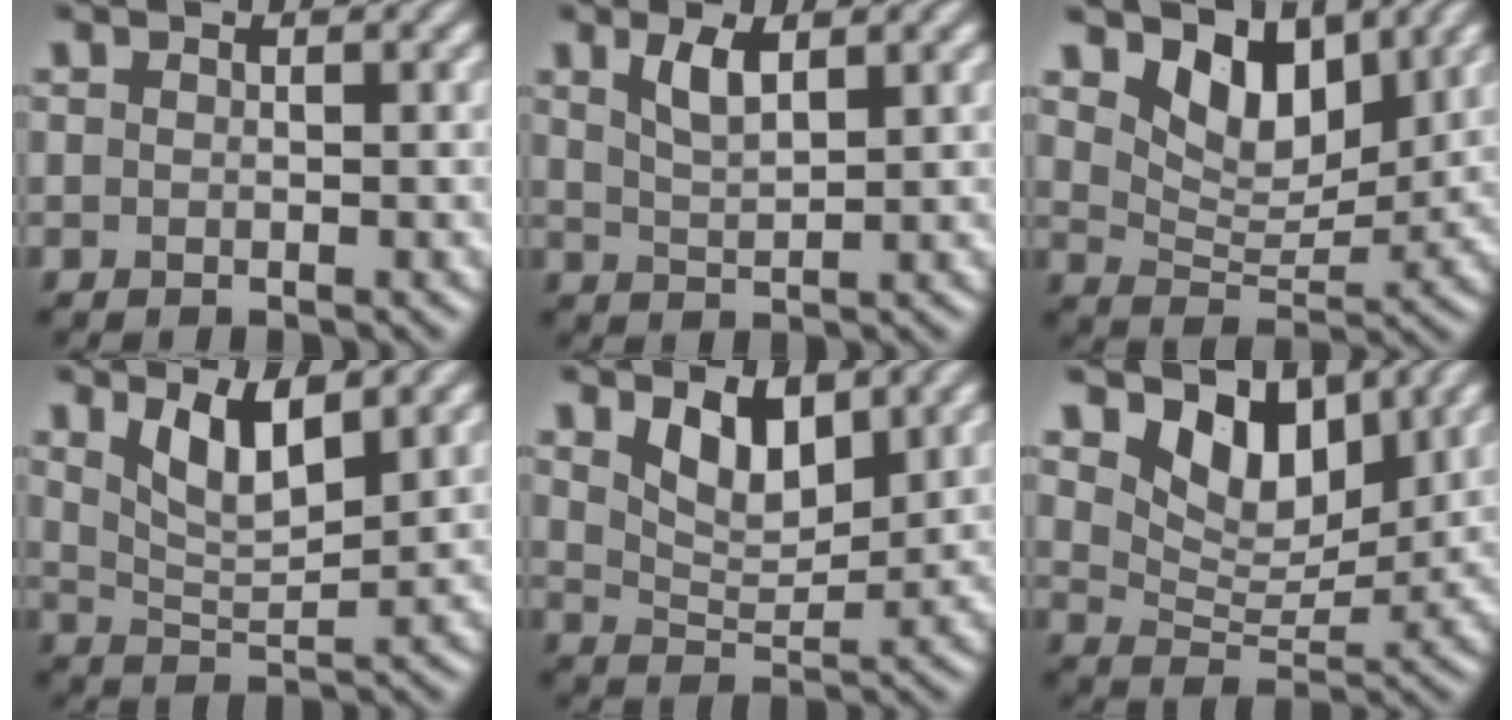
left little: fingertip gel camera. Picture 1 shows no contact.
{"total": 2.6, "force": [1.5, 0.7, 1.9], "torque": [-0.040, -0.001, 0.031]}
{"total": 5.6, "force": [3.6, 2.9, 3.2], "torque": [-0.063, -0.013, 0.055]}
{"total": 4.4, "force": [2.6, 1.2, 3.3], "torque": [-0.069, -0.008, 0.051]}
{"total": 4.1, "force": [2.4, 1.8, 2.7], "torque": [-0.058, -0.008, 0.043]}
{"total": 6.3, "force": [4.1, 3.3, 3.5], "torque": [-0.067, -0.010, 0.062]}